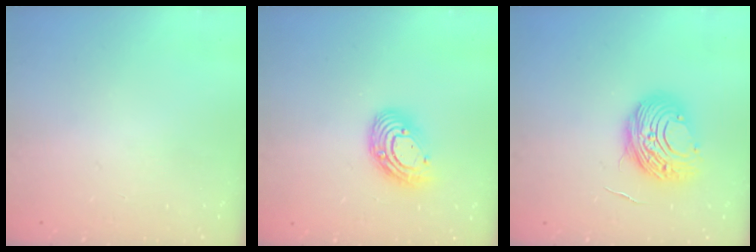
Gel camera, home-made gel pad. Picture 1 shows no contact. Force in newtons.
{"total": 11.6, "press": 11.5, "slide": 1.1}
{"total": 11.3, "press": 11.3, "slide": 0.9}